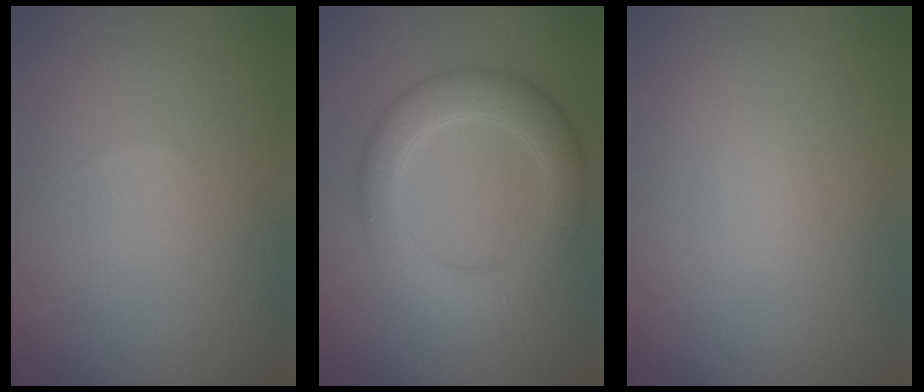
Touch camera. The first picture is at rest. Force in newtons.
{"total": 4.8, "press": 4.8, "slide": 0.0}
{"total": 0.0}